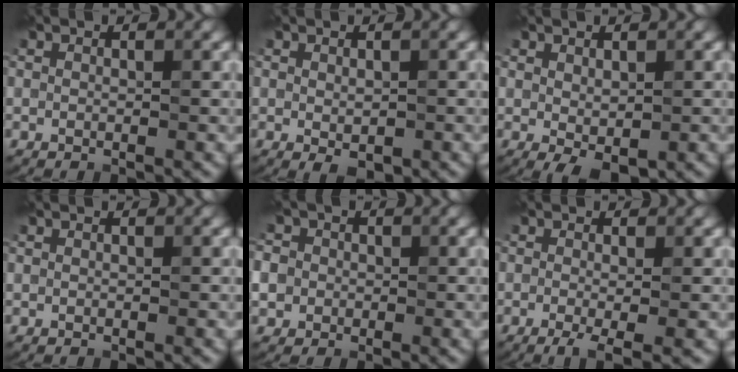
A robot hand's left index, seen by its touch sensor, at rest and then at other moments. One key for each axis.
{"total": 1.8, "fx": -0.4, "fy": 1.0, "fz": 1.5, "tx": -0.022, "ty": -0.009, "tz": -0.001}
{"total": 2.0, "fx": 0.0, "fy": 1.1, "fz": 1.7, "tx": -0.026, "ty": -0.006, "tz": 0.007}
{"total": 0.0}
{"total": 5.4, "fx": -0.1, "fy": 5.0, "fz": 2.1, "tx": -0.042, "ty": 0.023, "tz": -0.035}
{"total": 3.4, "fx": -1.1, "fy": 0.9, "fz": 3.1, "tx": -0.049, "ty": -0.009, "tz": -0.018}